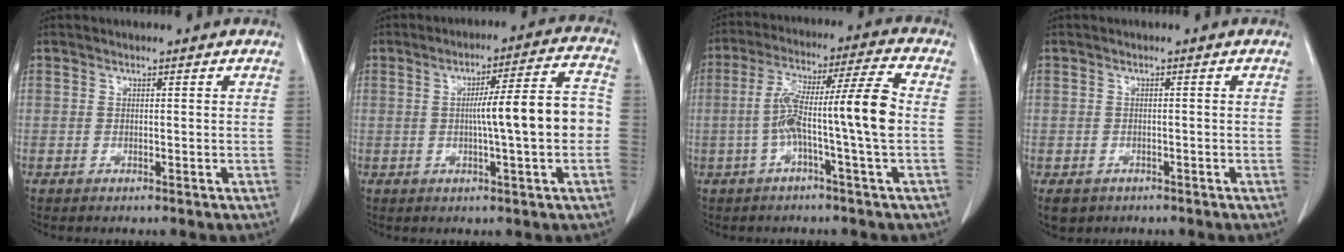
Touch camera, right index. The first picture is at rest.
{"total": 10.9, "force": [-0.9, 0.3, 10.8], "torque": [-0.157, 0.021, -0.017]}
{"total": 11.8, "force": [-1.6, -0.9, 11.7], "torque": [-0.213, 0.027, -0.032]}
{"total": 3.4, "force": [-2.1, 2.6, 0.7], "torque": [-0.010, -0.001, -0.030]}